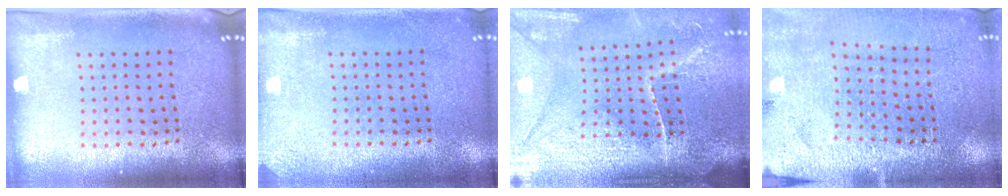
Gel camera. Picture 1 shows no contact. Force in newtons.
{"total": 1.7, "press": 1.7, "slide": 0.2}
{"total": 4.5, "press": 3.9, "slide": 2.3}
{"total": 2.9, "press": 2.9, "slide": 0.2}